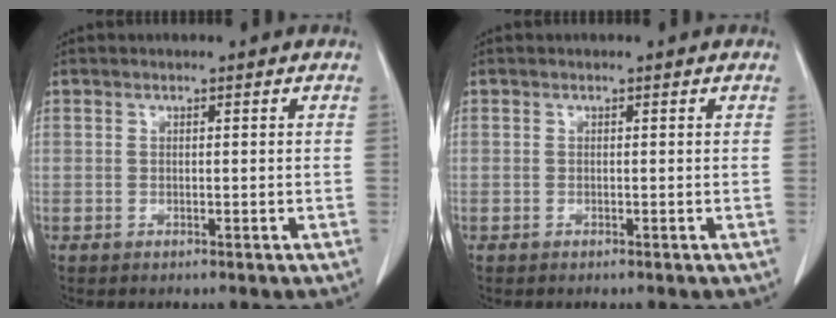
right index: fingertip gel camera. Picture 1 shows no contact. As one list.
[{"total": 0.0}]